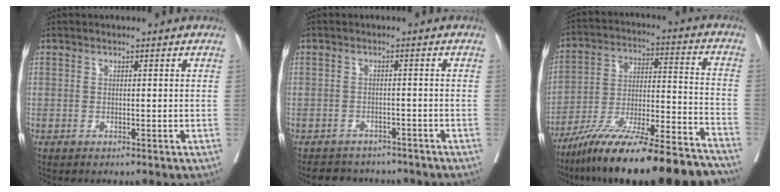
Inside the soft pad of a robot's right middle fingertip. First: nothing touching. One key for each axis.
{"total": 6.5, "fx": -5.9, "fy": 2.7, "fz": 0.7, "tx": -0.003, "ty": 0.004, "tz": -0.075}
{"total": 24.3, "fx": -20.5, "fy": 2.0, "fz": 13.0, "tx": -0.180, "ty": -0.008, "tz": -0.329}